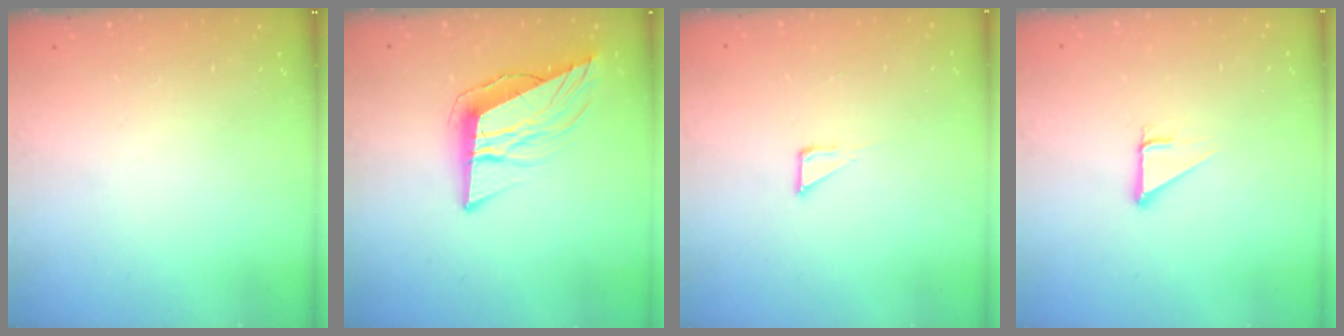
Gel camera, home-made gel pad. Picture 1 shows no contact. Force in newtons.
{"total": 12.1, "press": 11.5, "slide": 3.6}
{"total": 2.6, "press": 2.6, "slide": 0.1}
{"total": 3.0, "press": 3.0, "slide": 0.1}